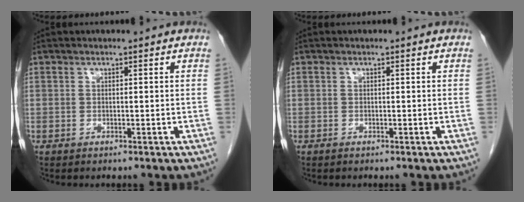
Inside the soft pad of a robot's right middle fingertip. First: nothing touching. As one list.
[{"total": 0.0}]